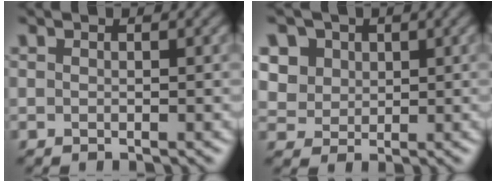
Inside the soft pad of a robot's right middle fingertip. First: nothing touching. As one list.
[{"total": 7.5, "force": [3.5, 5.9, 2.9], "torque": [-0.076, 0.017, 0.055]}]